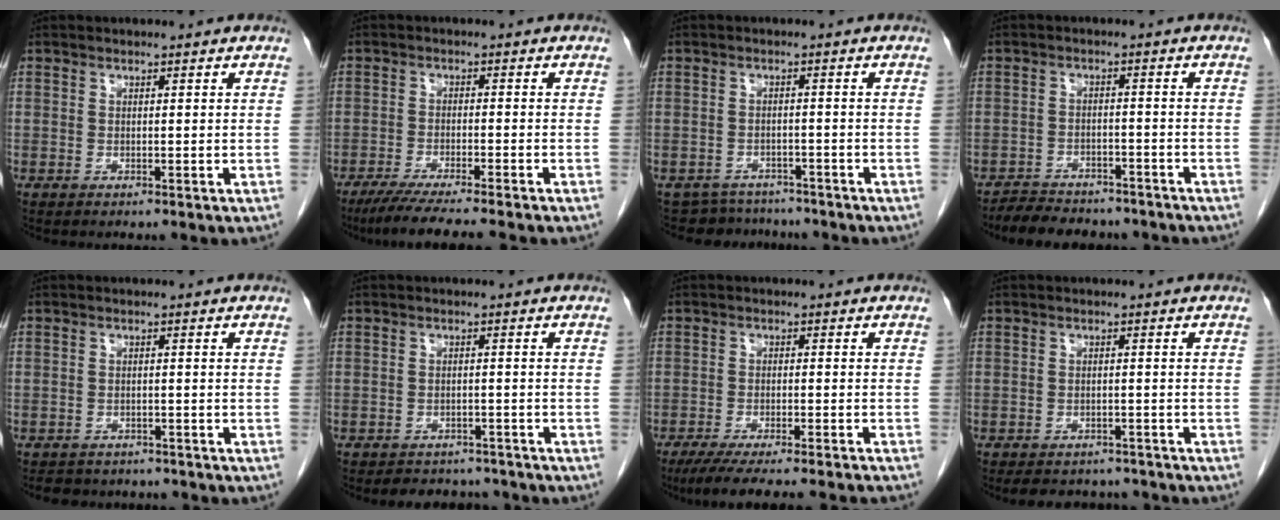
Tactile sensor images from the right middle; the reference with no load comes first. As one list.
[{"total": 9.4, "force": [-7.9, -0.6, 5.0], "torque": [-0.065, -0.027, -0.122]}, {"total": 5.4, "force": [-4.9, 2.2, -0.6], "torque": [0.013, 0.014, -0.065]}, {"total": 10.1, "force": [-9.0, 3.4, 3.1], "torque": [-0.050, 0.006, -0.121]}, {"total": 6.4, "force": [-5.8, 2.6, 1.0], "torque": [-0.013, 0.001, -0.072]}, {"total": 6.4, "force": [-5.9, 2.4, 0.8], "torque": [-0.004, 0.006, -0.072]}, {"total": 15.2, "force": [-13.6, 0.3, 6.8], "torque": [-0.098, -0.031, -0.187]}, {"total": 8.0, "force": [-7.2, 2.8, 1.7], "torque": [-0.020, 0.007, -0.088]}]